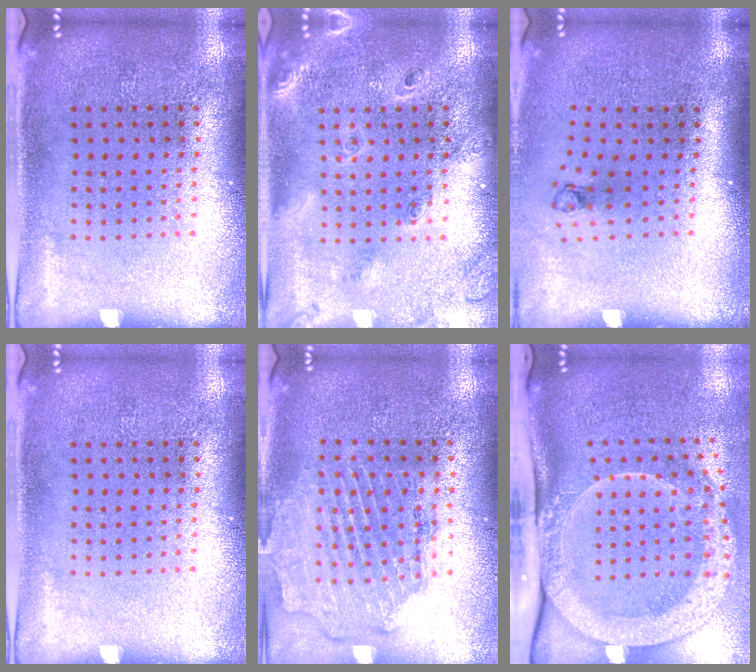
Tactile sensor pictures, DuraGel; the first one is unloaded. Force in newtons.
{"total": 1.7, "press": 1.6, "slide": 0.8}
{"total": 0.8, "press": 0.3, "slide": 0.7}
{"total": 0.0}
{"total": 1.9, "press": 1.7, "slide": 0.7}
{"total": 3.1, "press": 2.2, "slide": 2.1}